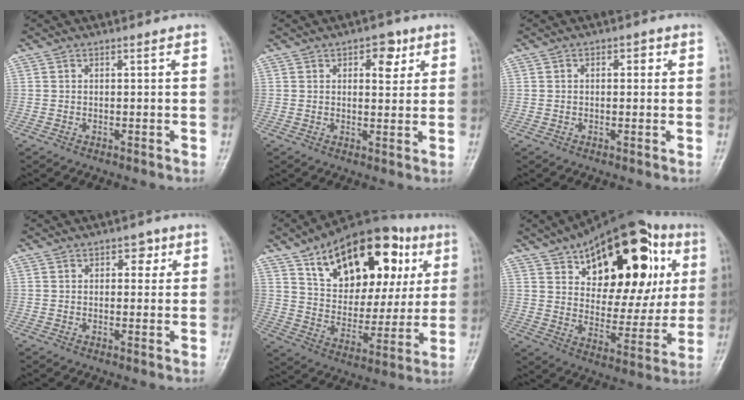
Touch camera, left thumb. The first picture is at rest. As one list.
[{"total": 5.2, "force": [2.5, 3.0, 3.6], "torque": [-0.022, -0.007, 0.029]}, {"total": 2.3, "force": [0.5, 1.5, 1.7], "torque": [-0.009, 0.004, 0.003]}, {"total": 3.1, "force": [1.2, 2.2, 1.9], "torque": [0.002, 0.000, 0.011]}, {"total": 26.5, "force": [11.7, 15.1, 18.4], "torque": [-0.235, -0.003, 0.189]}, {"total": 28.6, "force": [11.6, 14.8, 21.5], "torque": [-0.271, 0.001, 0.177]}]